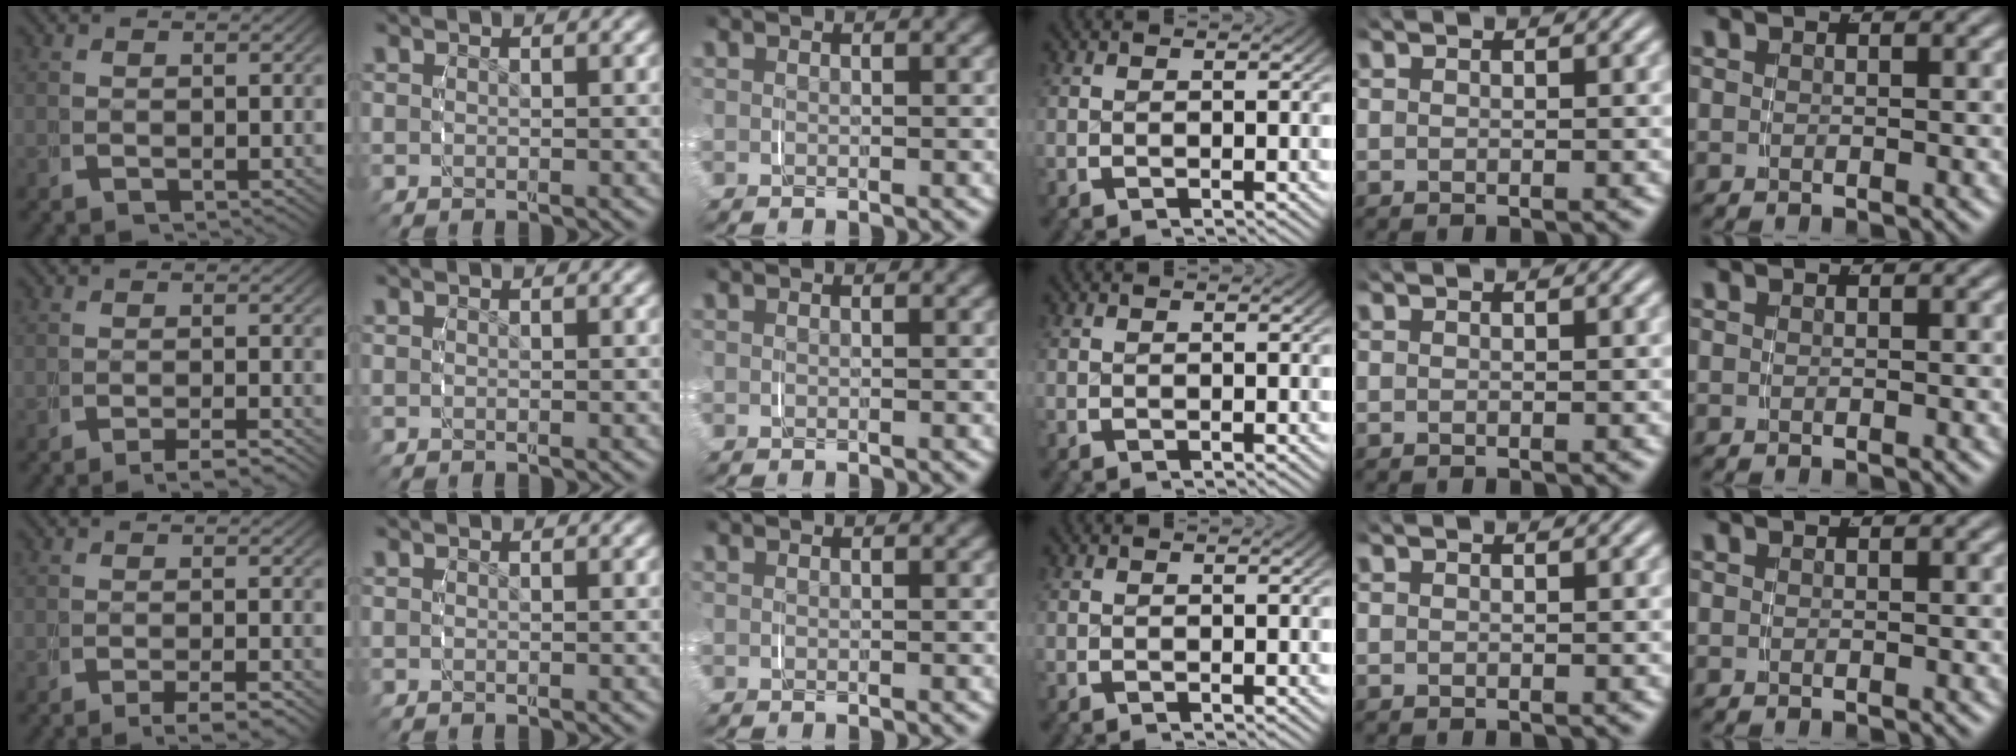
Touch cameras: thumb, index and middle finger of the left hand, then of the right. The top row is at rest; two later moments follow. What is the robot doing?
{"motion": "grasp_and_lifting", "object": "measuring cup"}